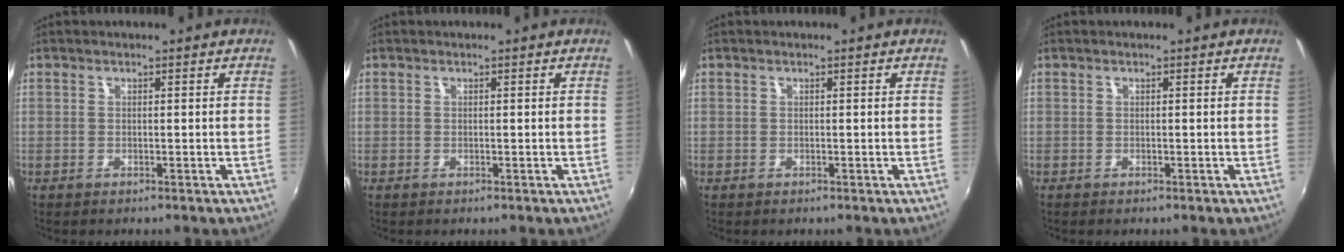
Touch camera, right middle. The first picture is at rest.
{"total": 0.0}
{"total": 0.0}
{"total": 0.0}